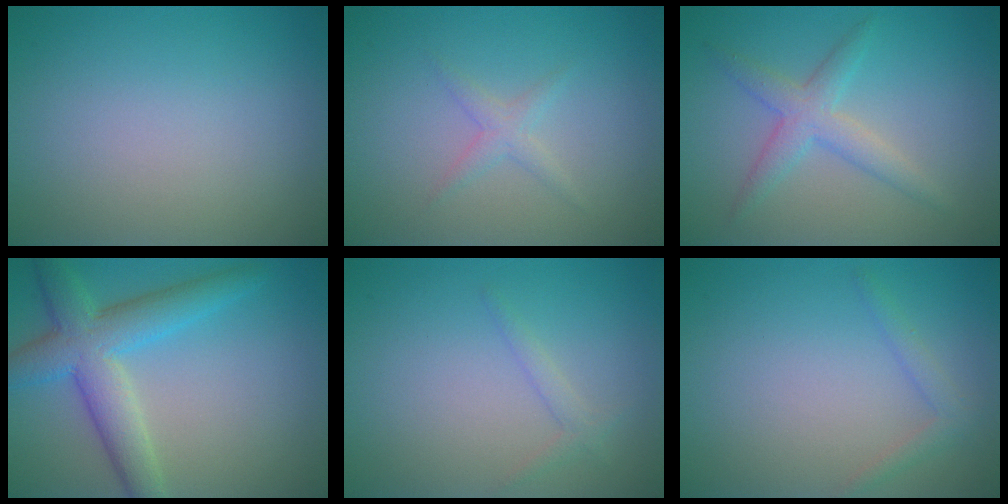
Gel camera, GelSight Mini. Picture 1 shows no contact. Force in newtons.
{"total": 1.3, "press": 1.3, "slide": 0.1}
{"total": 3.0, "press": 3.0, "slide": 0.1}
{"total": 6.1, "press": 6.1, "slide": 0.2}
{"total": 1.1, "press": 1.1, "slide": 0.1}
{"total": 1.3, "press": 1.3, "slide": 0.1}